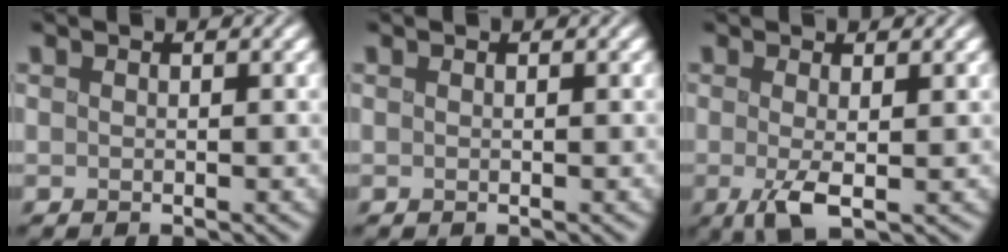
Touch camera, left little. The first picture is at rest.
{"total": 0.0}
{"total": 2.4, "force": [-0.5, 0.4, 2.4], "torque": [-0.049, -0.004, -0.007]}